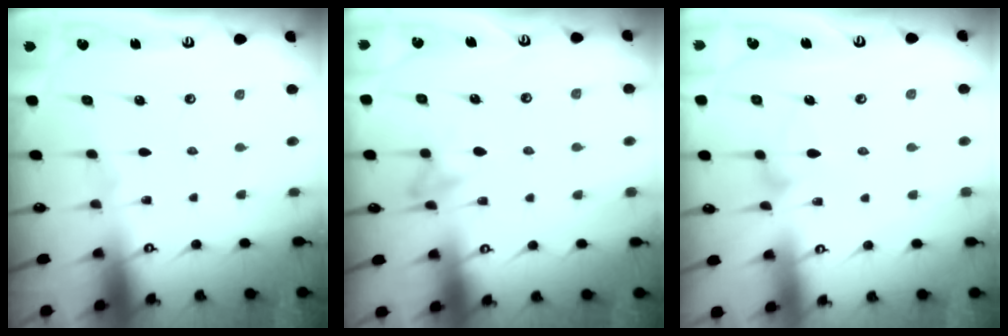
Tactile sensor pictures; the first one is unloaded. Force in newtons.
{"total": 6.7, "press": 6.6, "slide": 1.2}
{"total": 5.1, "press": 5.1, "slide": 0.3}